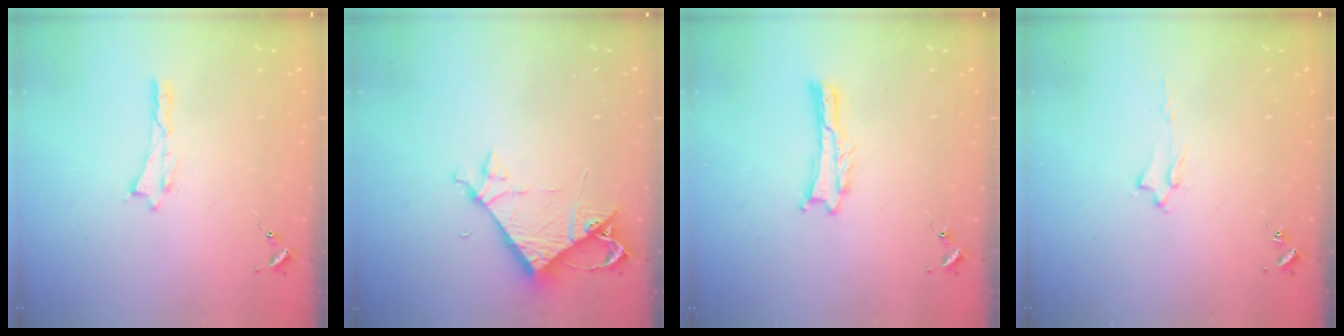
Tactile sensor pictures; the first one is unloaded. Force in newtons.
{"total": 6.0, "press": 6.0, "slide": 0.4}
{"total": 0.0}
{"total": 1.6, "press": 1.6, "slide": 0.2}